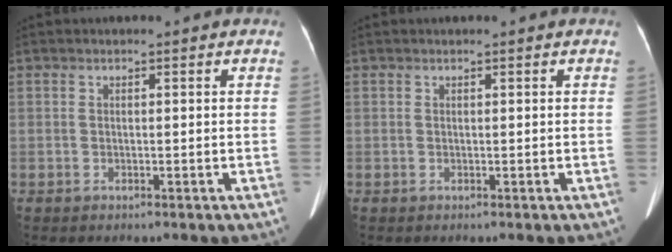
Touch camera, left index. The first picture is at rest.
{"total": 0.0}